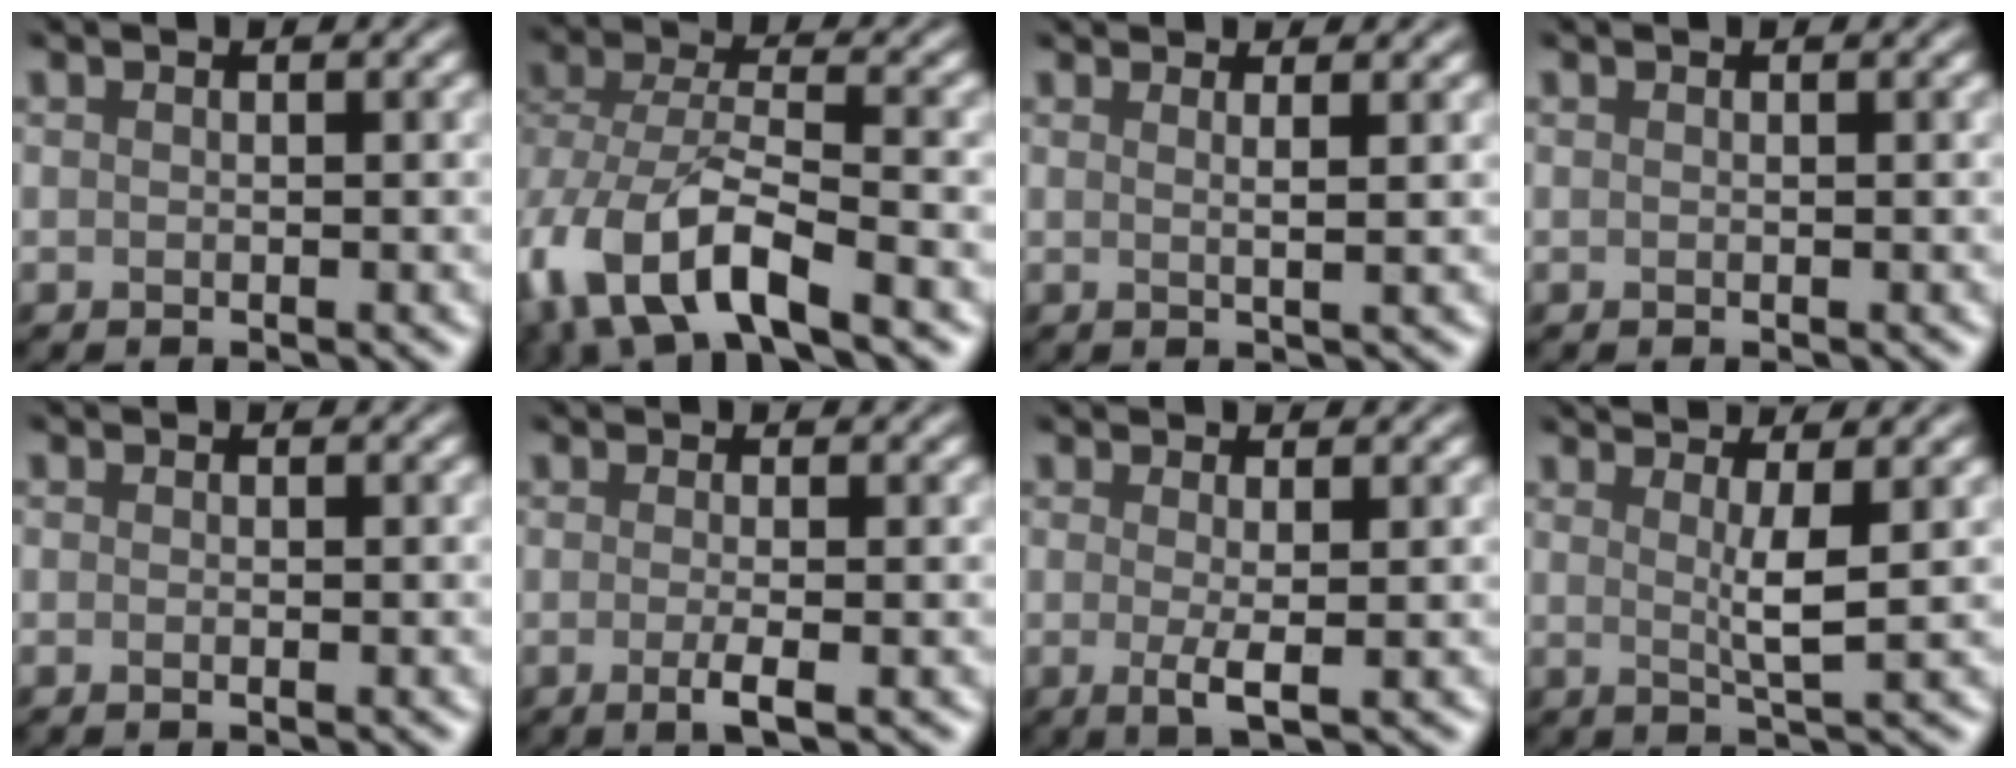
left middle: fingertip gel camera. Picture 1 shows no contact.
{"total": 9.6, "force": [-4.7, 4.3, 7.2], "torque": [-0.156, -0.011, -0.091]}
{"total": 2.0, "force": [1.0, 0.7, 1.6], "torque": [-0.022, 0.002, -0.011]}
{"total": 0.0}
{"total": 0.7, "force": [-0.2, 0.3, 0.6], "torque": [-0.014, -0.005, -0.005]}
{"total": 2.0, "force": [-0.6, 0.4, 1.9], "torque": [-0.034, -0.003, -0.016]}
{"total": 2.2, "force": [-0.1, 0.3, 2.2], "torque": [-0.048, -0.009, -0.003]}
{"total": 3.0, "force": [1.2, 0.4, 2.7], "torque": [-0.046, -0.002, 0.018]}